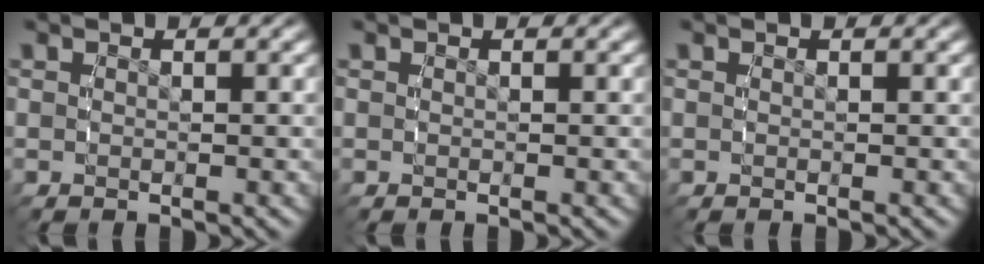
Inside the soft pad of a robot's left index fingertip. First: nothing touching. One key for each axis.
{"total": 0.0}
{"total": 0.0}